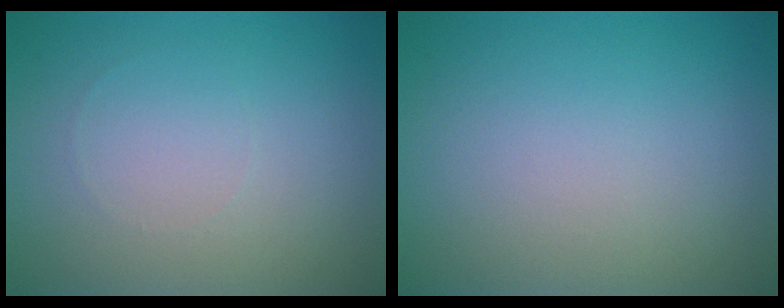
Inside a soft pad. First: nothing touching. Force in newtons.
{"total": 0.0}